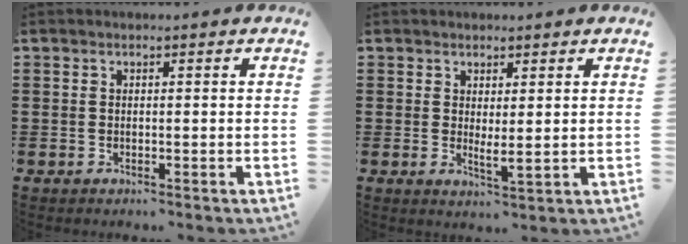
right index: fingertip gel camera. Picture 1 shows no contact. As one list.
[{"total": 1.8, "force": [1.1, 0.3, 1.4], "torque": [-0.029, -0.002, 0.021]}]